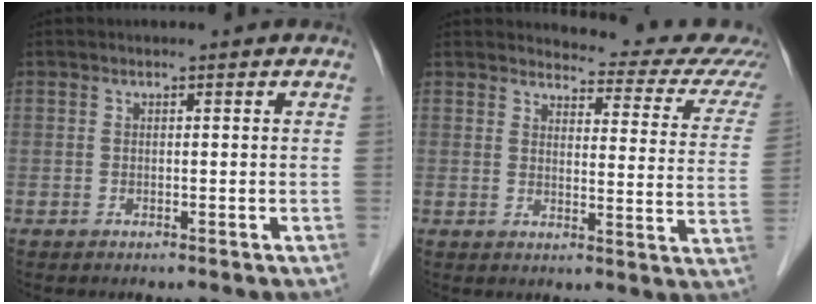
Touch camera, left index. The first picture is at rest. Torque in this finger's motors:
{"motor_torque": [-0.71, -0.92, 0.15, 0.00]}